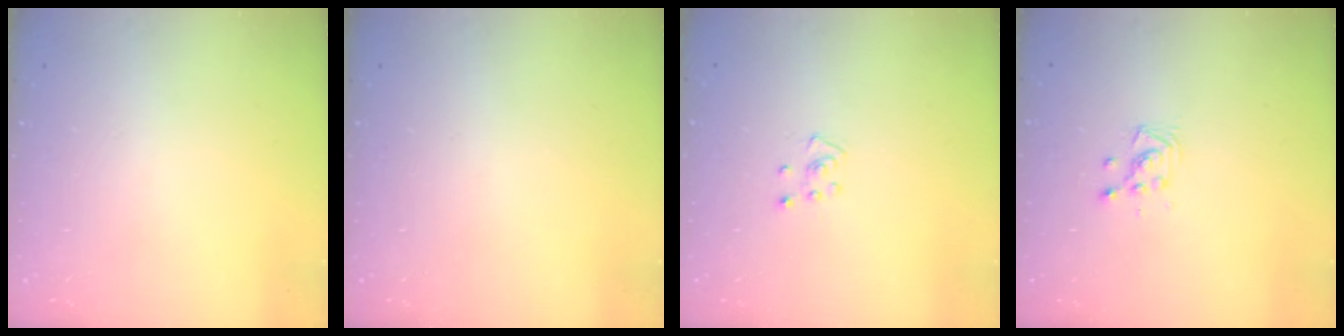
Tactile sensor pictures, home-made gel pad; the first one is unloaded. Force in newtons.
{"total": 0.0}
{"total": 4.0, "press": 4.0, "slide": 0.4}
{"total": 3.6, "press": 3.6, "slide": 0.2}